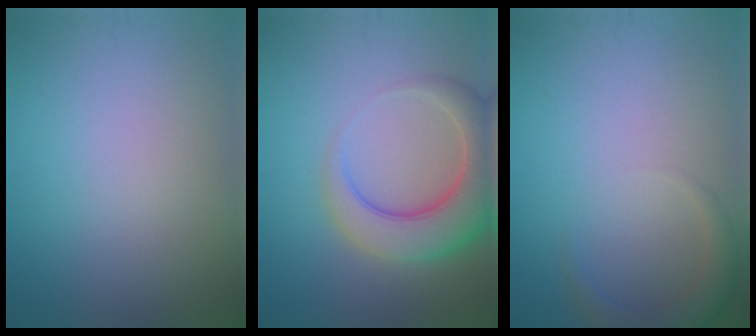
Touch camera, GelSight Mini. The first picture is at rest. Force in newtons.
{"total": 7.2, "press": 7.2, "slide": 0.6}
{"total": 2.3, "press": 2.3, "slide": 0.1}